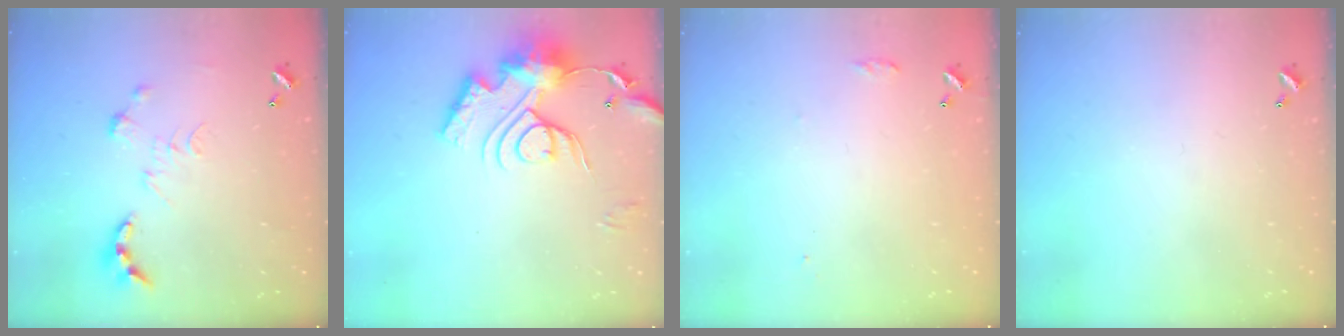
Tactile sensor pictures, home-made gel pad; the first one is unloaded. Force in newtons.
{"total": 18.0, "press": 18.0, "slide": 1.7}
{"total": 6.3, "press": 6.3, "slide": 0.8}
{"total": 0.0}